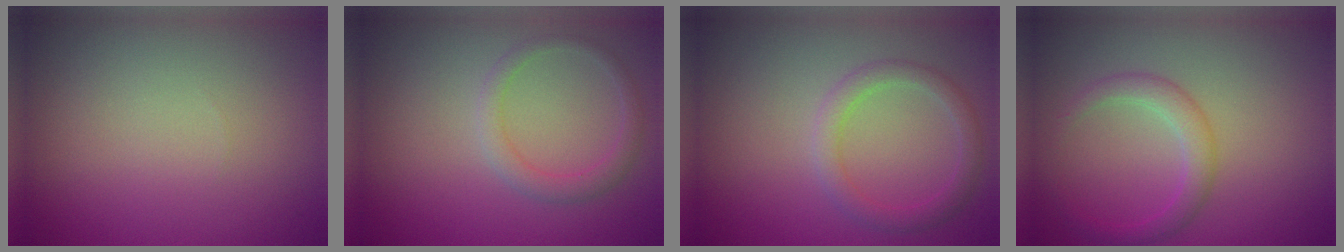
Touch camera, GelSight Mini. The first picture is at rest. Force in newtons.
{"total": 1.9, "press": 1.9, "slide": 0.1}
{"total": 2.3, "press": 2.3, "slide": 0.0}
{"total": 2.3, "press": 2.3, "slide": 0.2}